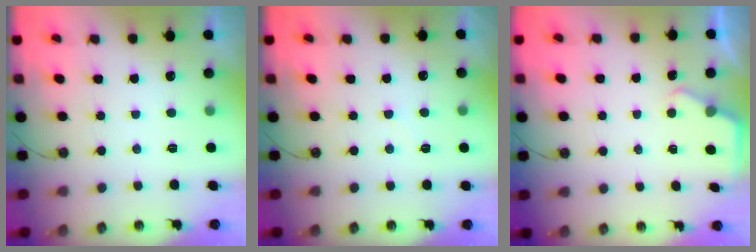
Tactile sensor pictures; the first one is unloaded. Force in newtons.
{"total": 2.8, "press": 2.8, "slide": 0.4}
{"total": 2.8, "press": 2.8, "slide": 0.5}